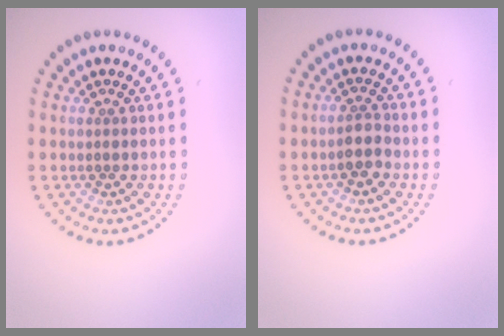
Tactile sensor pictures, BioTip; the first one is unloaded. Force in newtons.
{"total": 1.9, "press": 1.7, "slide": 0.8}